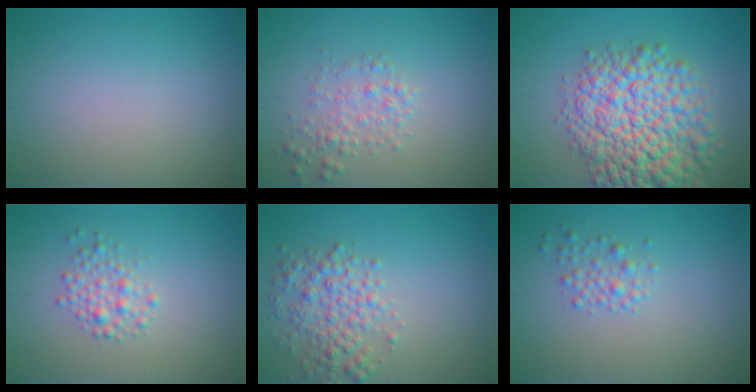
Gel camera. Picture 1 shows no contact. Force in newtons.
{"total": 2.1, "press": 2.1, "slide": 0.1}
{"total": 10.6, "press": 10.6, "slide": 0.3}
{"total": 2.0, "press": 2.0, "slide": 0.1}
{"total": 3.7, "press": 3.7, "slide": 0.1}
{"total": 1.7, "press": 1.7, "slide": 0.1}